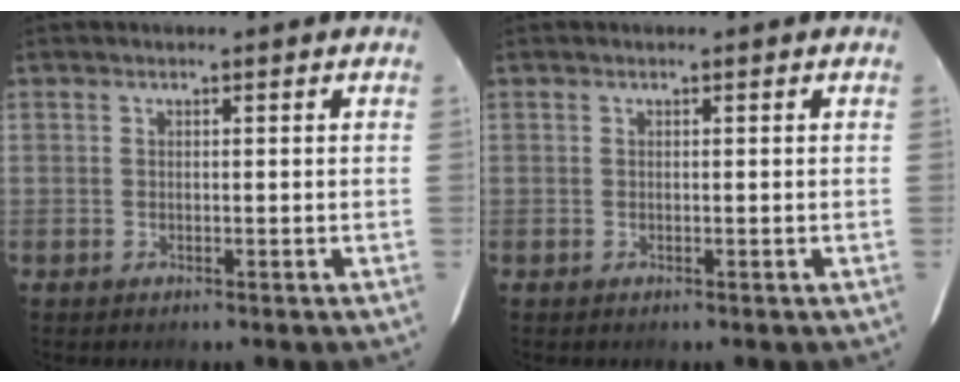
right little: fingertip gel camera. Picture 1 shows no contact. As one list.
[{"total": 0.0}]